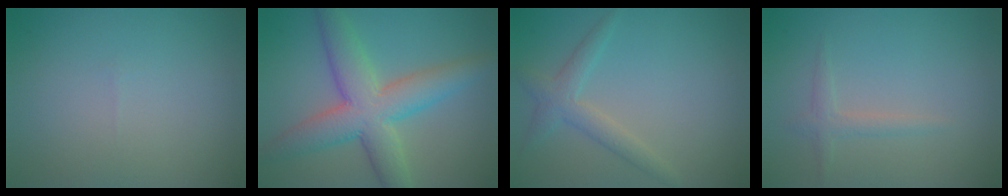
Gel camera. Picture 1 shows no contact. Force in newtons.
{"total": 7.4, "press": 7.3, "slide": 0.3}
{"total": 2.4, "press": 2.4, "slide": 0.2}
{"total": 1.4, "press": 1.4, "slide": 0.0}